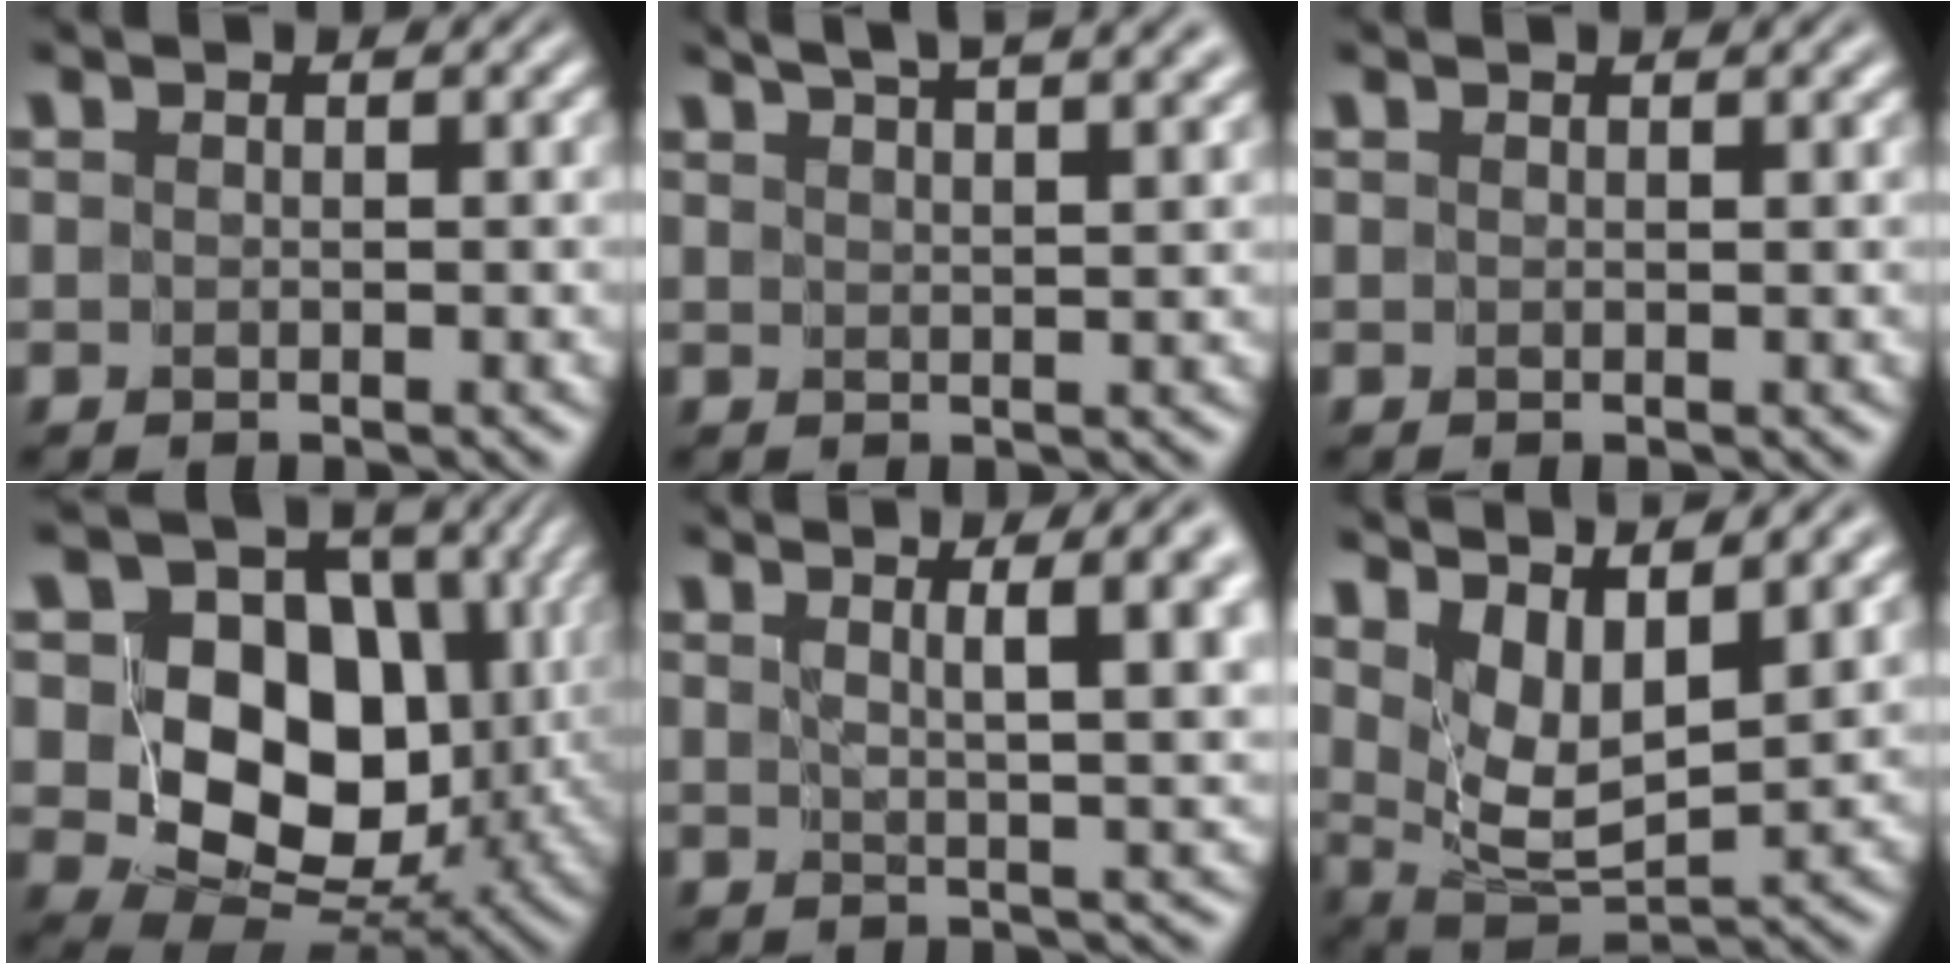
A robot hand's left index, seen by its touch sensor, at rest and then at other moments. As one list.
[{"total": 8.0, "force": [5.9, 2.6, 4.8], "torque": [-0.033, 0.040, 0.049]}, {"total": 0.8, "force": [0.7, 0.1, 0.4], "torque": [-0.006, -0.002, 0.005]}, {"total": 13.2, "force": [2.7, 9.8, 8.4], "torque": [-0.139, 0.005, 0.042]}, {"total": 7.7, "force": [3.4, 2.3, 6.5], "torque": [-0.043, 0.025, 0.030]}, {"total": 6.5, "force": [4.1, 2.2, 4.5], "torque": [-0.095, -0.001, 0.077]}]